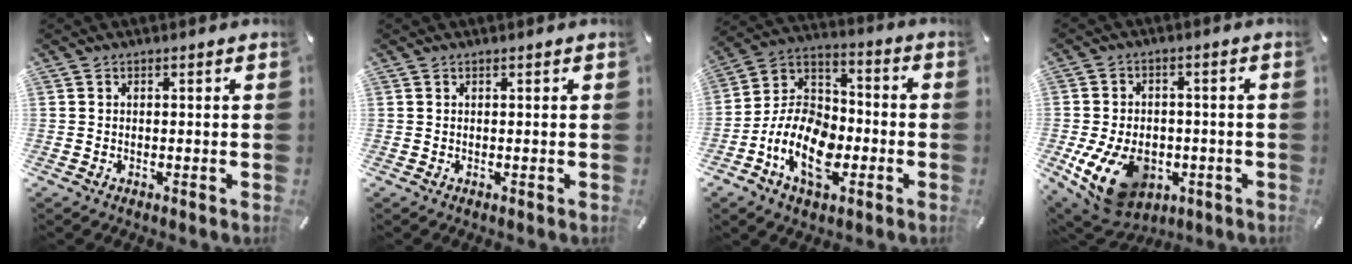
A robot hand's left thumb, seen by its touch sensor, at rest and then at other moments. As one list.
[{"total": 0.0}, {"total": 14.7, "force": [-6.0, 9.8, 9.2], "torque": [-0.207, 0.024, -0.115]}, {"total": 14.1, "force": [-4.8, 10.1, 8.7], "torque": [-0.172, 0.019, -0.078]}]